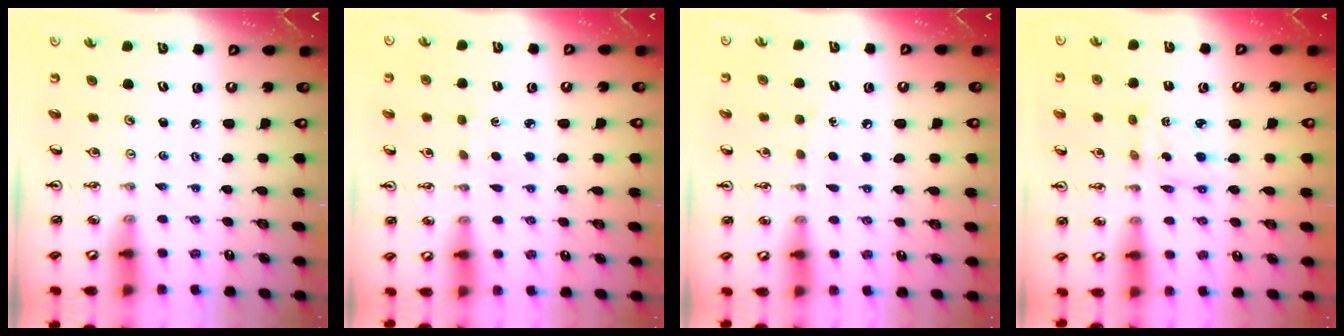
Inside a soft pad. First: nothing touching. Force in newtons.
{"total": 2.8, "press": 2.8, "slide": 0.4}
{"total": 6.2, "press": 6.2, "slide": 0.8}
{"total": 2.3, "press": 2.3, "slide": 0.3}